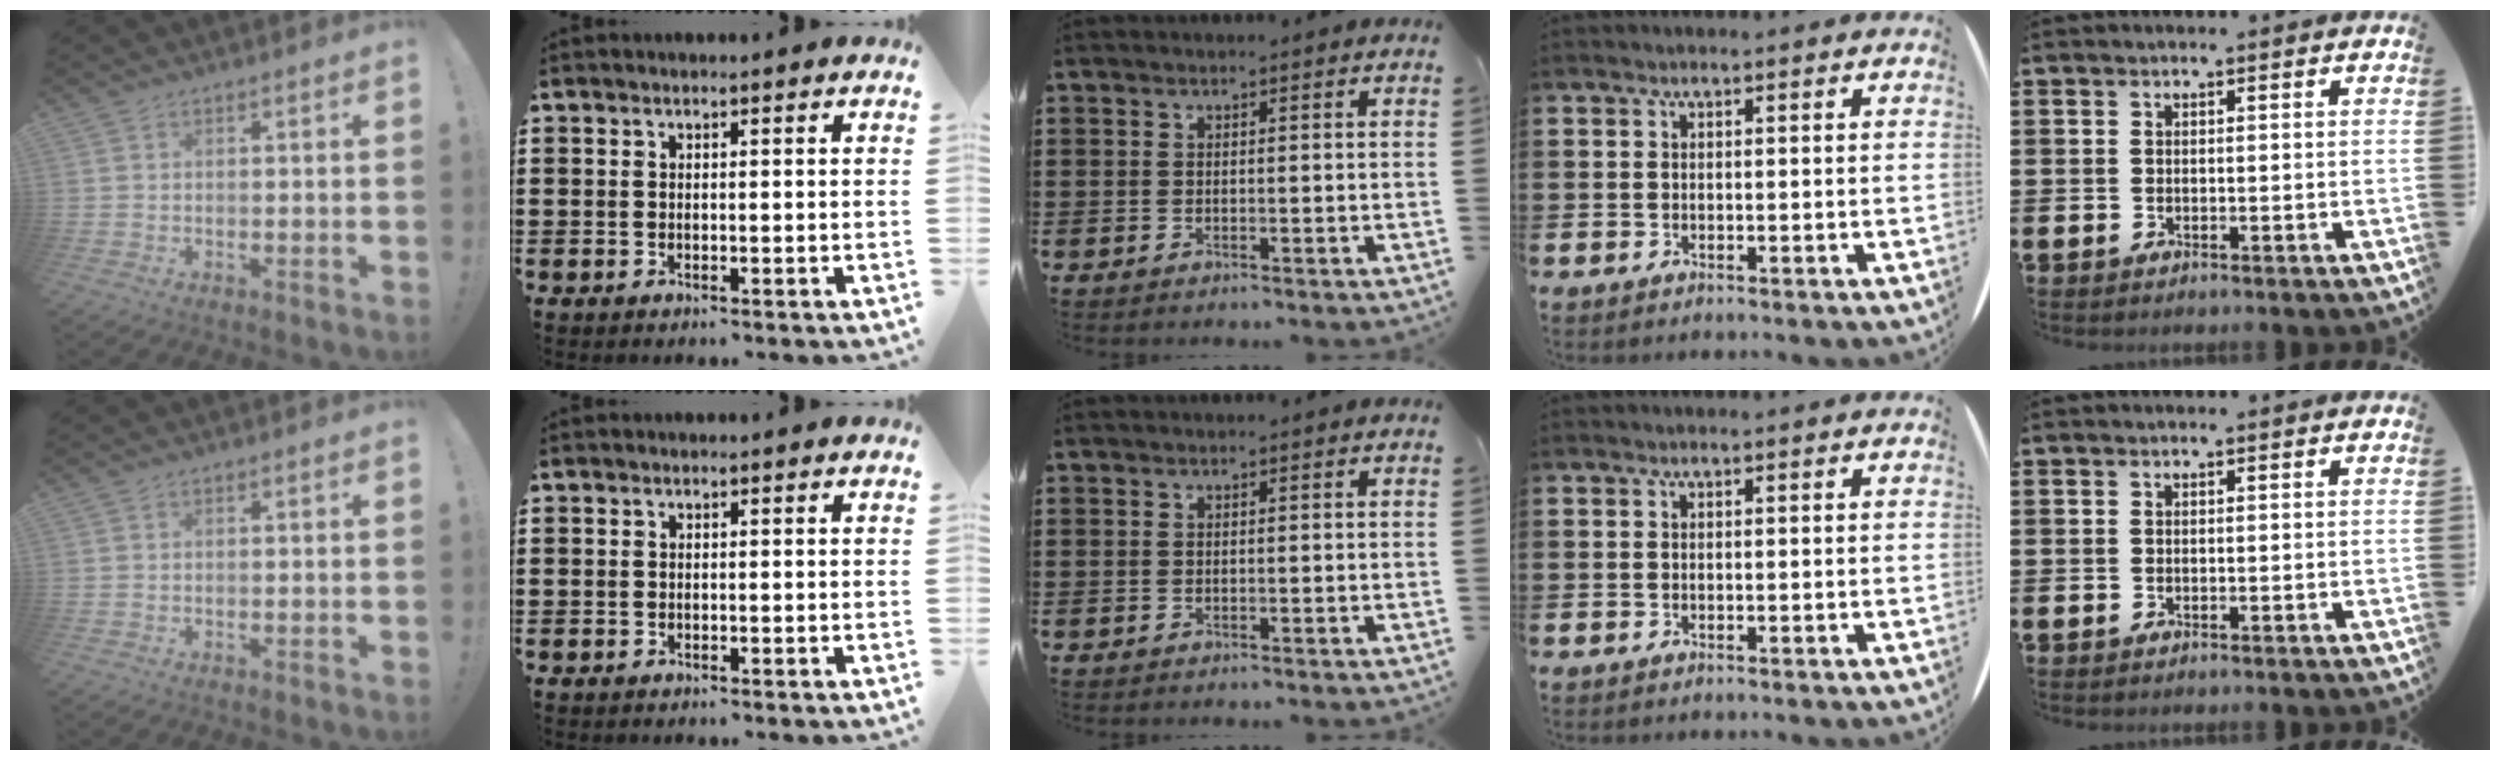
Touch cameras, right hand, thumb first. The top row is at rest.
{}